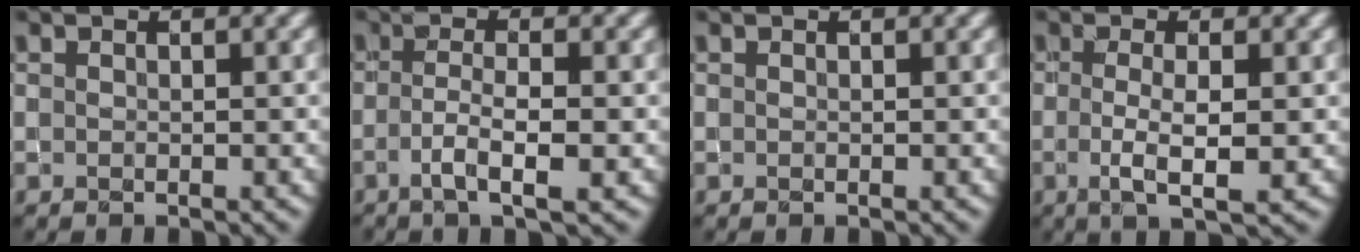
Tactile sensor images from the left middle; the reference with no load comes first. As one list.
[{"total": 3.4, "force": [-1.0, 0.7, 3.1], "torque": [-0.060, 0.000, -0.020]}, {"total": 0.0}, {"total": 3.7, "force": [-0.5, 0.9, 3.6], "torque": [-0.069, -0.012, -0.008]}]